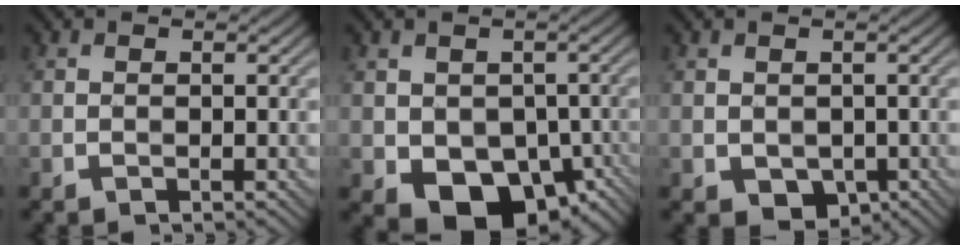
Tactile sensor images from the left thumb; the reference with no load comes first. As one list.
[{"total": 9.8, "force": [-3.0, 7.0, 6.2], "torque": [-0.103, -0.037, -0.034]}, {"total": 3.2, "force": [-0.8, 2.4, 1.9], "torque": [-0.040, -0.012, -0.010]}]